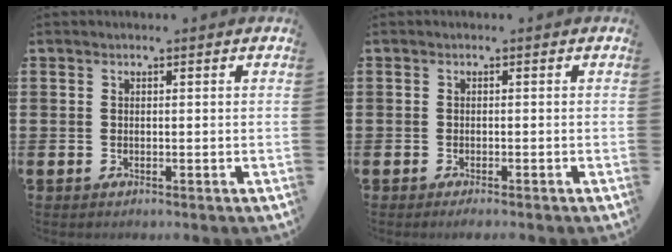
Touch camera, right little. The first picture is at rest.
{"total": 0.8, "force": [-0.6, 0.0, 0.4], "torque": [-0.007, -0.003, -0.012]}